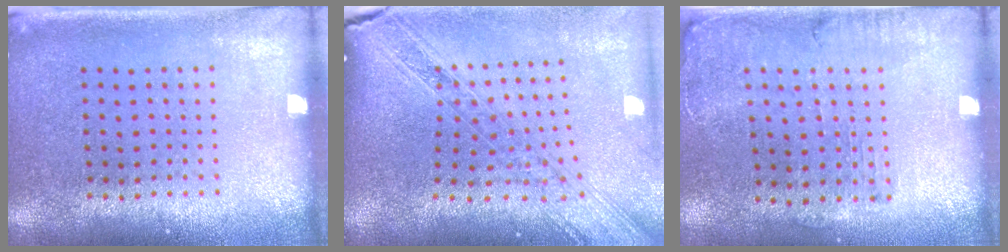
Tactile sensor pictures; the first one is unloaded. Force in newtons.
{"total": 2.3, "press": 1.9, "slide": 1.2}
{"total": 1.2, "press": 1.2, "slide": 0.3}